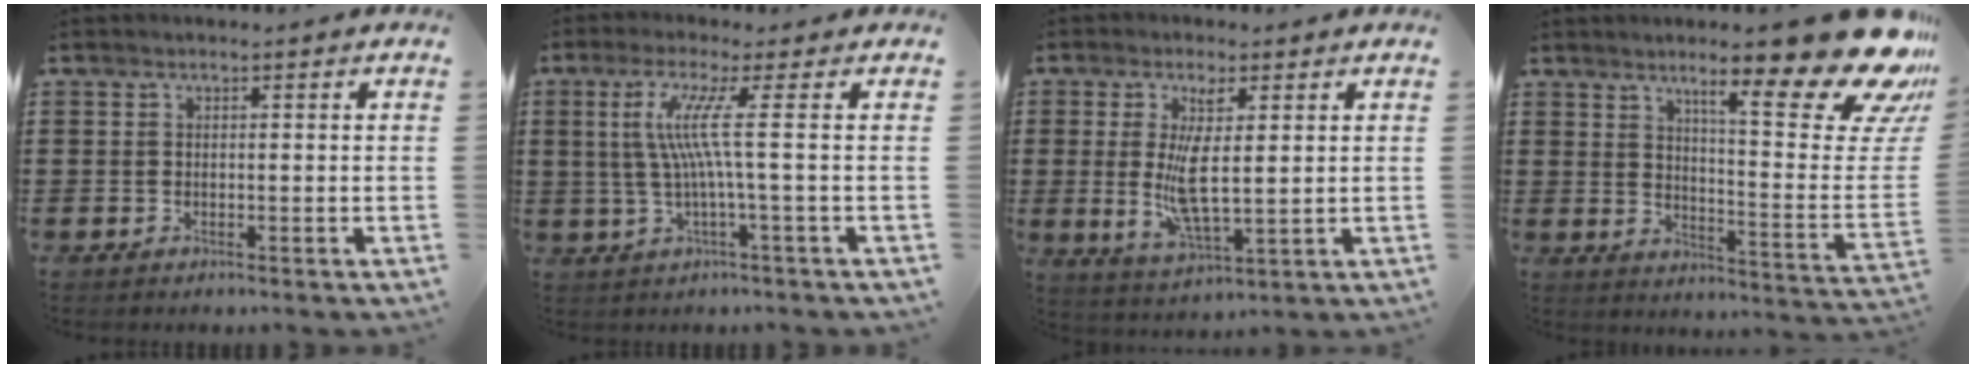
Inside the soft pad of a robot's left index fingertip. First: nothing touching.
{"total": 3.7, "force": [0.5, -0.6, 3.6], "torque": [-0.081, -0.009, 0.002]}
{"total": 7.7, "force": [1.8, 2.4, 7.1], "torque": [-0.130, -0.007, 0.028]}
{"total": 20.4, "force": [13.4, 4.0, 14.8], "torque": [-0.220, -0.090, 0.212]}